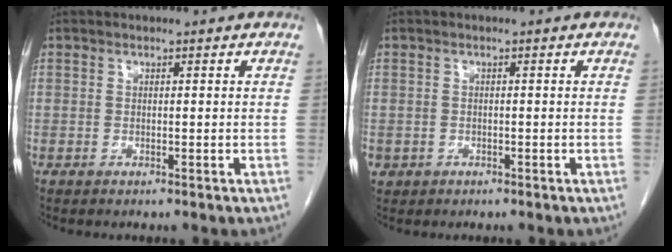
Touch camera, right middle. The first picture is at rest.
{"total": 1.4, "force": [-0.6, 1.3, 0.3], "torque": [-0.006, 0.004, -0.004]}